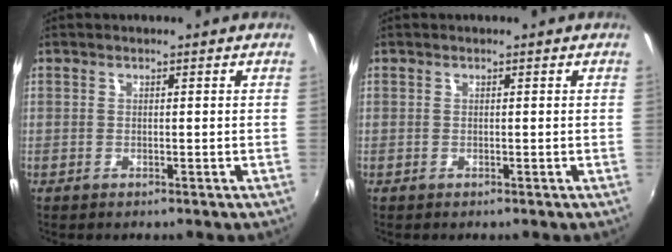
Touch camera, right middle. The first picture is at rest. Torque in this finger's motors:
{"motor_torque": [0.00, -0.18, 0.03, 0.01]}